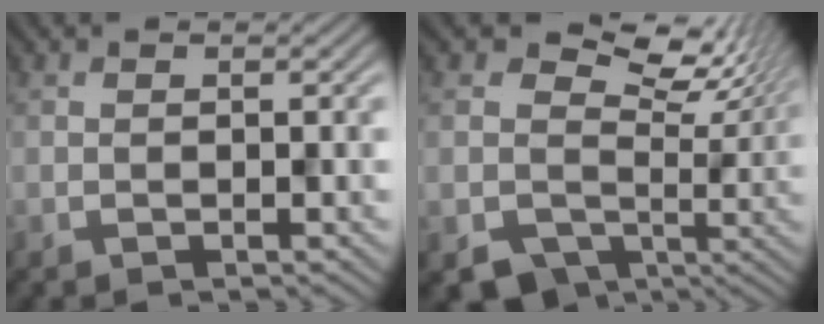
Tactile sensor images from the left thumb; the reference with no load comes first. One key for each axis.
{"total": 12.6, "fx": 3.1, "fy": 9.7, "fz": 7.4, "tx": -0.132, "ty": -0.012, "tz": 0.059}